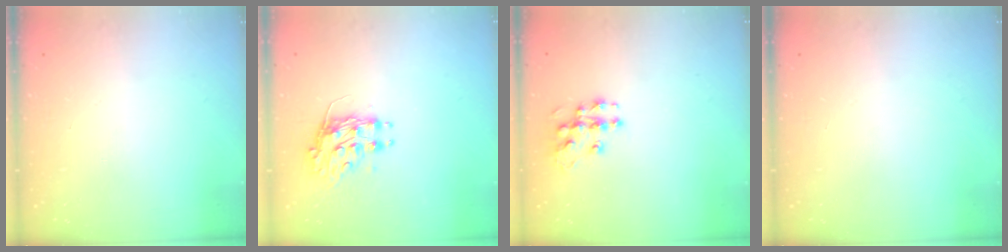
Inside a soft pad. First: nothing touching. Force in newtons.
{"total": 8.7, "press": 8.7, "slide": 0.5}
{"total": 10.6, "press": 10.6, "slide": 0.6}
{"total": 0.0}